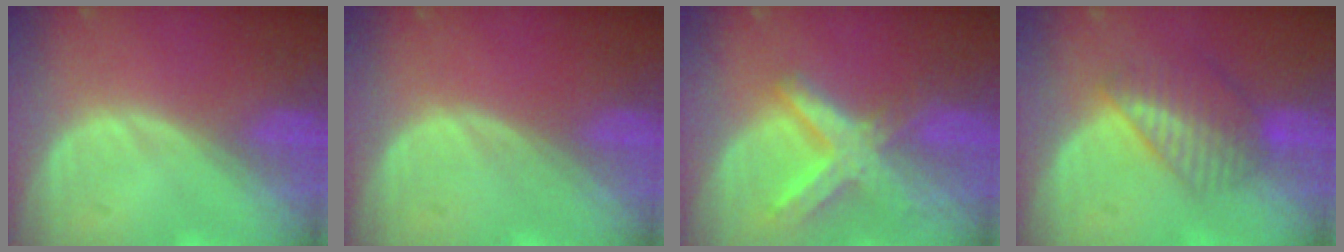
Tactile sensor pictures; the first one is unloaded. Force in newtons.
{"total": 0.0}
{"total": 8.4, "press": 7.2, "slide": 4.4}
{"total": 7.0, "press": 6.0, "slide": 3.5}